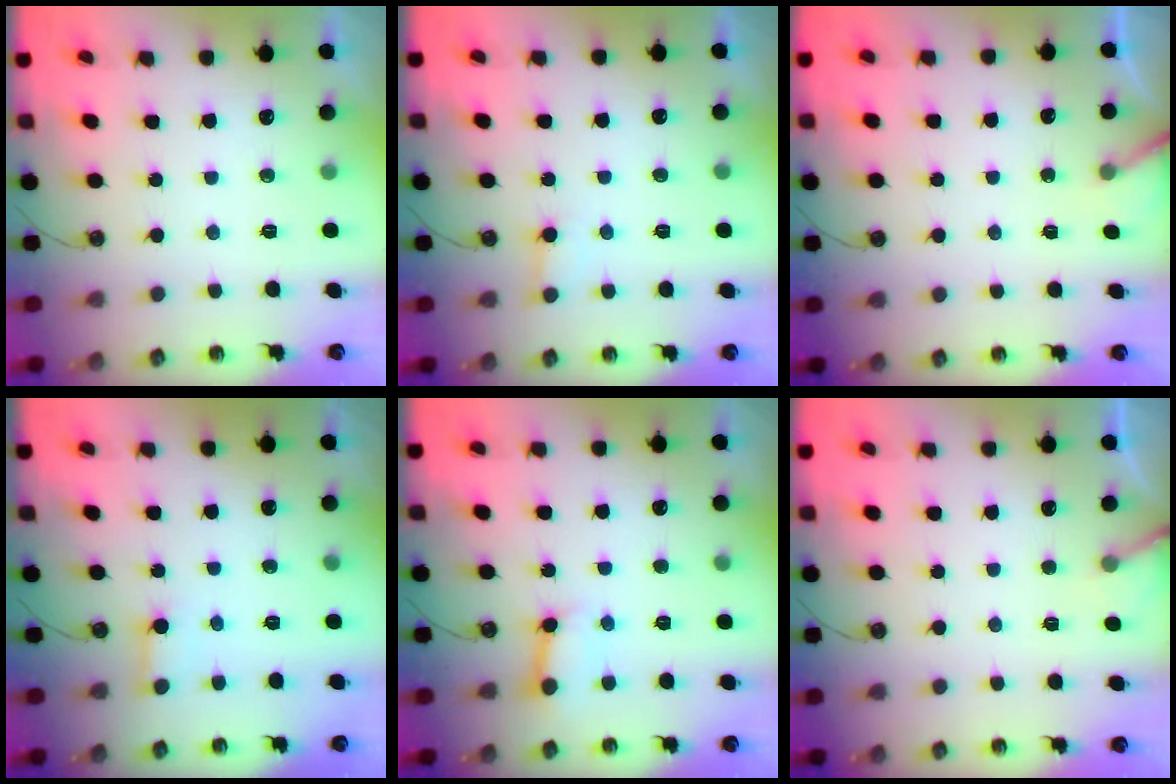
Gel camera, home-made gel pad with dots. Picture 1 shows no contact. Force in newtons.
{"total": 5.0, "press": 4.9, "slide": 0.4}
{"total": 4.6, "press": 4.6, "slide": 0.4}
{"total": 3.1, "press": 3.1, "slide": 0.2}
{"total": 6.6, "press": 6.6, "slide": 0.2}
{"total": 5.2, "press": 5.2, "slide": 0.4}